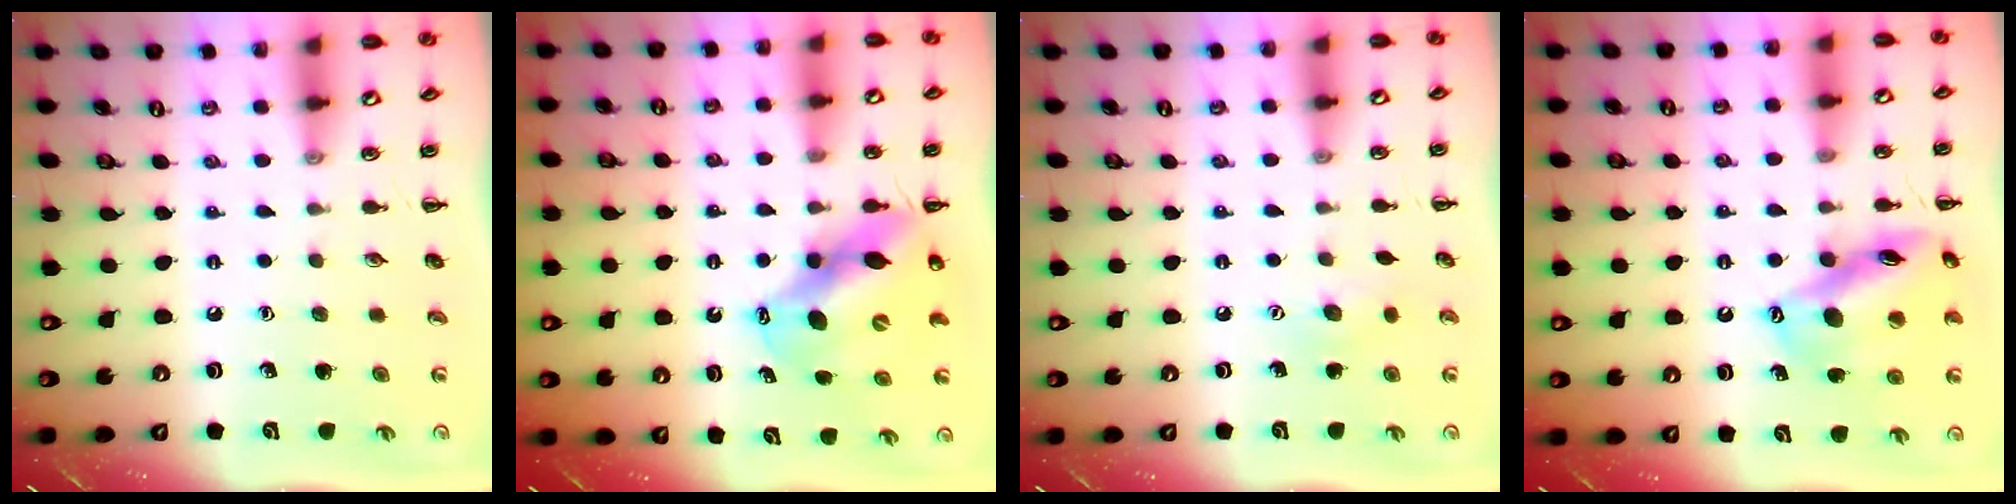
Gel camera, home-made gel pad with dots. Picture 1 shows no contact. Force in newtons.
{"total": 12.8, "press": 12.4, "slide": 3.2}
{"total": 6.1, "press": 6.0, "slide": 1.5}
{"total": 14.5, "press": 14.1, "slide": 3.5}